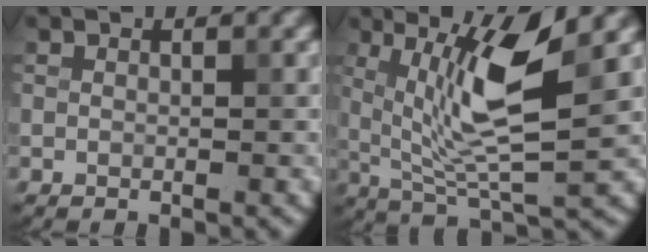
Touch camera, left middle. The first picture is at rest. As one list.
[{"total": 8.2, "force": [2.2, 1.9, 7.7], "torque": [-0.142, -0.012, 0.043]}]